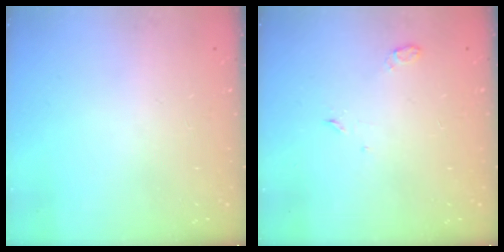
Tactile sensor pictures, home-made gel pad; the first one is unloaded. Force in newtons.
{"total": 3.0, "press": 2.9, "slide": 0.6}